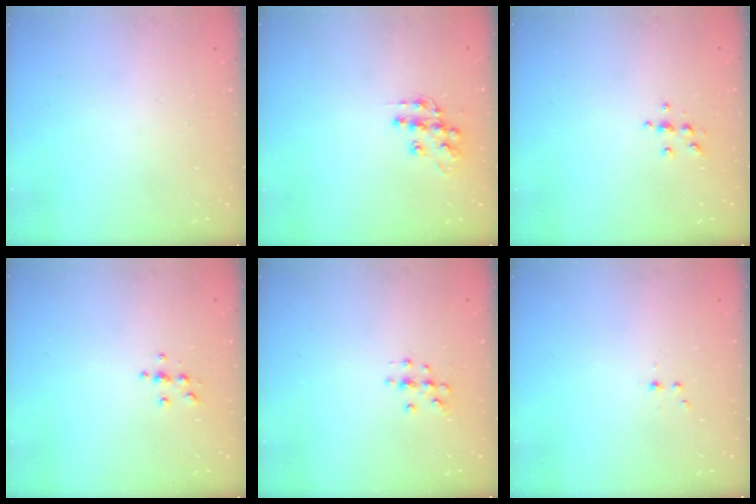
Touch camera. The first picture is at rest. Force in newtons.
{"total": 10.6, "press": 10.6, "slide": 0.6}
{"total": 4.0, "press": 3.9, "slide": 0.6}
{"total": 3.8, "press": 3.8, "slide": 0.4}
{"total": 5.4, "press": 5.2, "slide": 1.6}
{"total": 2.2, "press": 1.9, "slide": 1.0}